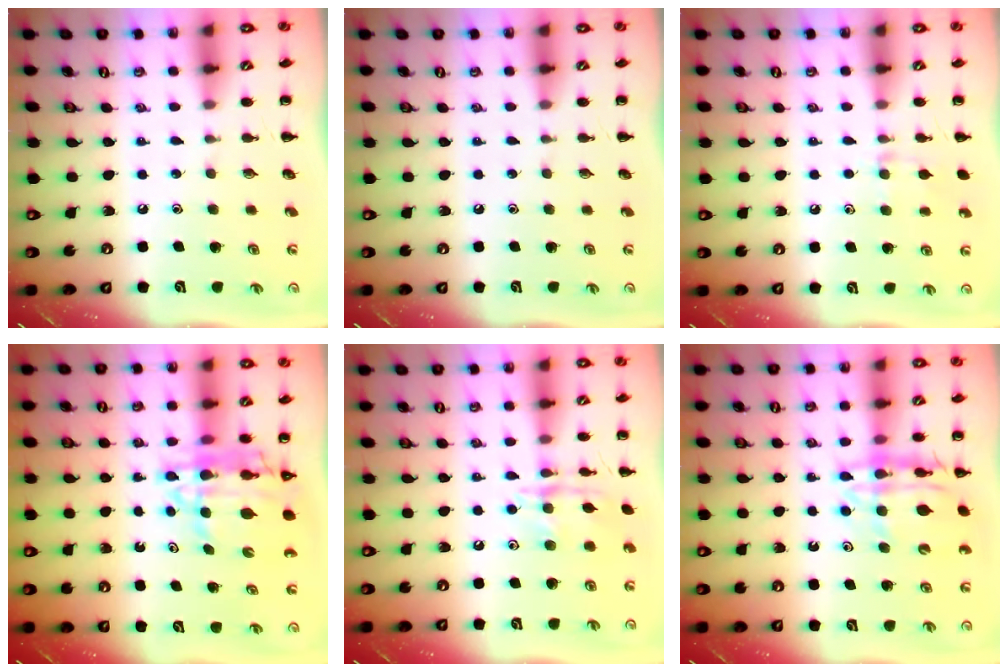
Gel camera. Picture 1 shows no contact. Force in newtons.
{"total": 0.0}
{"total": 8.5, "press": 8.2, "slide": 2.3}
{"total": 9.8, "press": 9.3, "slide": 3.0}
{"total": 11.9, "press": 11.9, "slide": 0.6}
{"total": 14.9, "press": 14.4, "slide": 3.5}